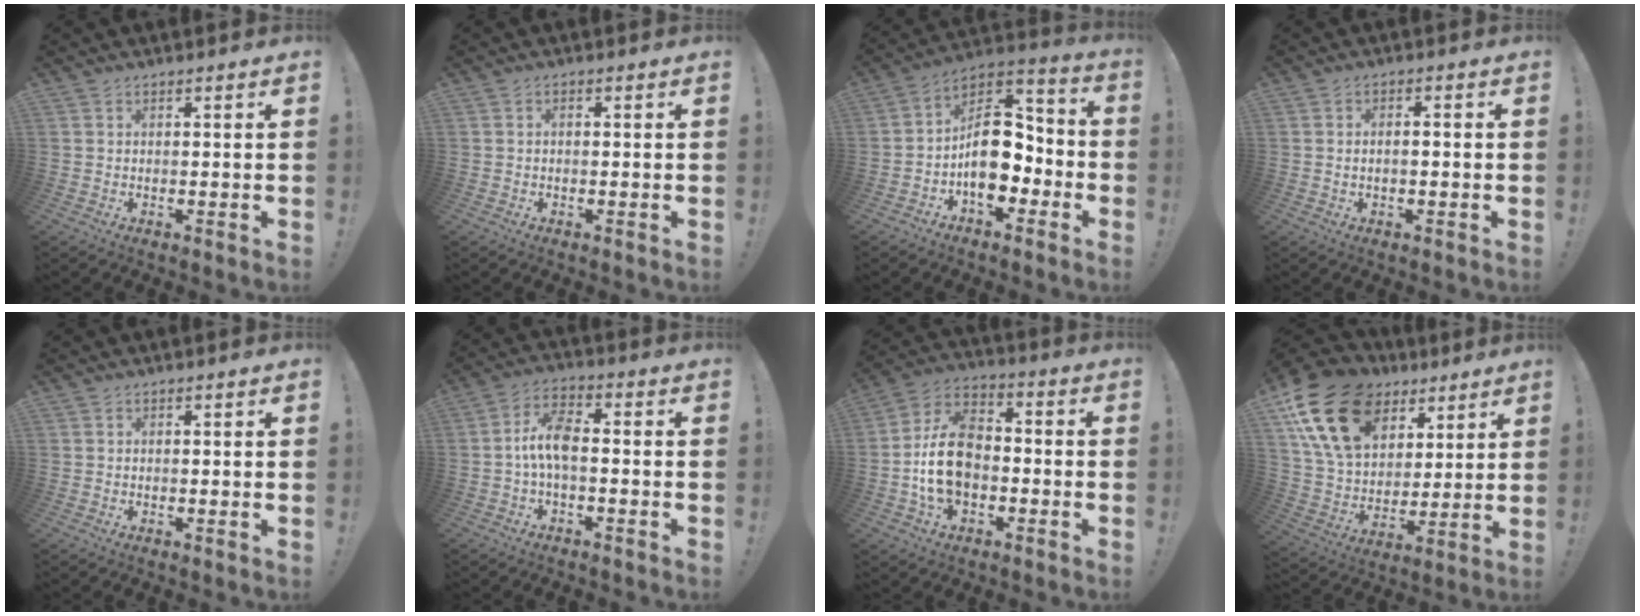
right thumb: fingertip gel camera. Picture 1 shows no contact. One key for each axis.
{"total": 0.6, "fx": -0.4, "fy": 0.2, "fz": 0.5, "tx": -0.010, "ty": 0.001, "tz": -0.007}
{"total": 14.7, "fx": -2.9, "fy": 9.8, "fz": 10.6, "tx": -0.148, "ty": 0.016, "tz": -0.039}
{"total": 1.8, "fx": -0.7, "fy": 0.7, "fz": 1.5, "tx": -0.027, "ty": 0.006, "tz": -0.012}
{"total": 0.9, "fx": 0.7, "fy": 0.6, "fz": 0.0, "tx": 0.006, "ty": -0.001, "tz": 0.011}
{"total": 8.6, "fx": -1.2, "fy": 3.8, "fz": 7.6, "tx": -0.157, "ty": 0.007, "tz": -0.022}
{"total": 15.4, "fx": -3.0, "fy": 10.9, "fz": 10.5, "tx": -0.188, "ty": 0.031, "tz": -0.054}
{"total": 22.0, "fx": 10.5, "fy": 14.5, "fz": 12.7, "tx": -0.227, "ty": -0.040, "tz": 0.207}